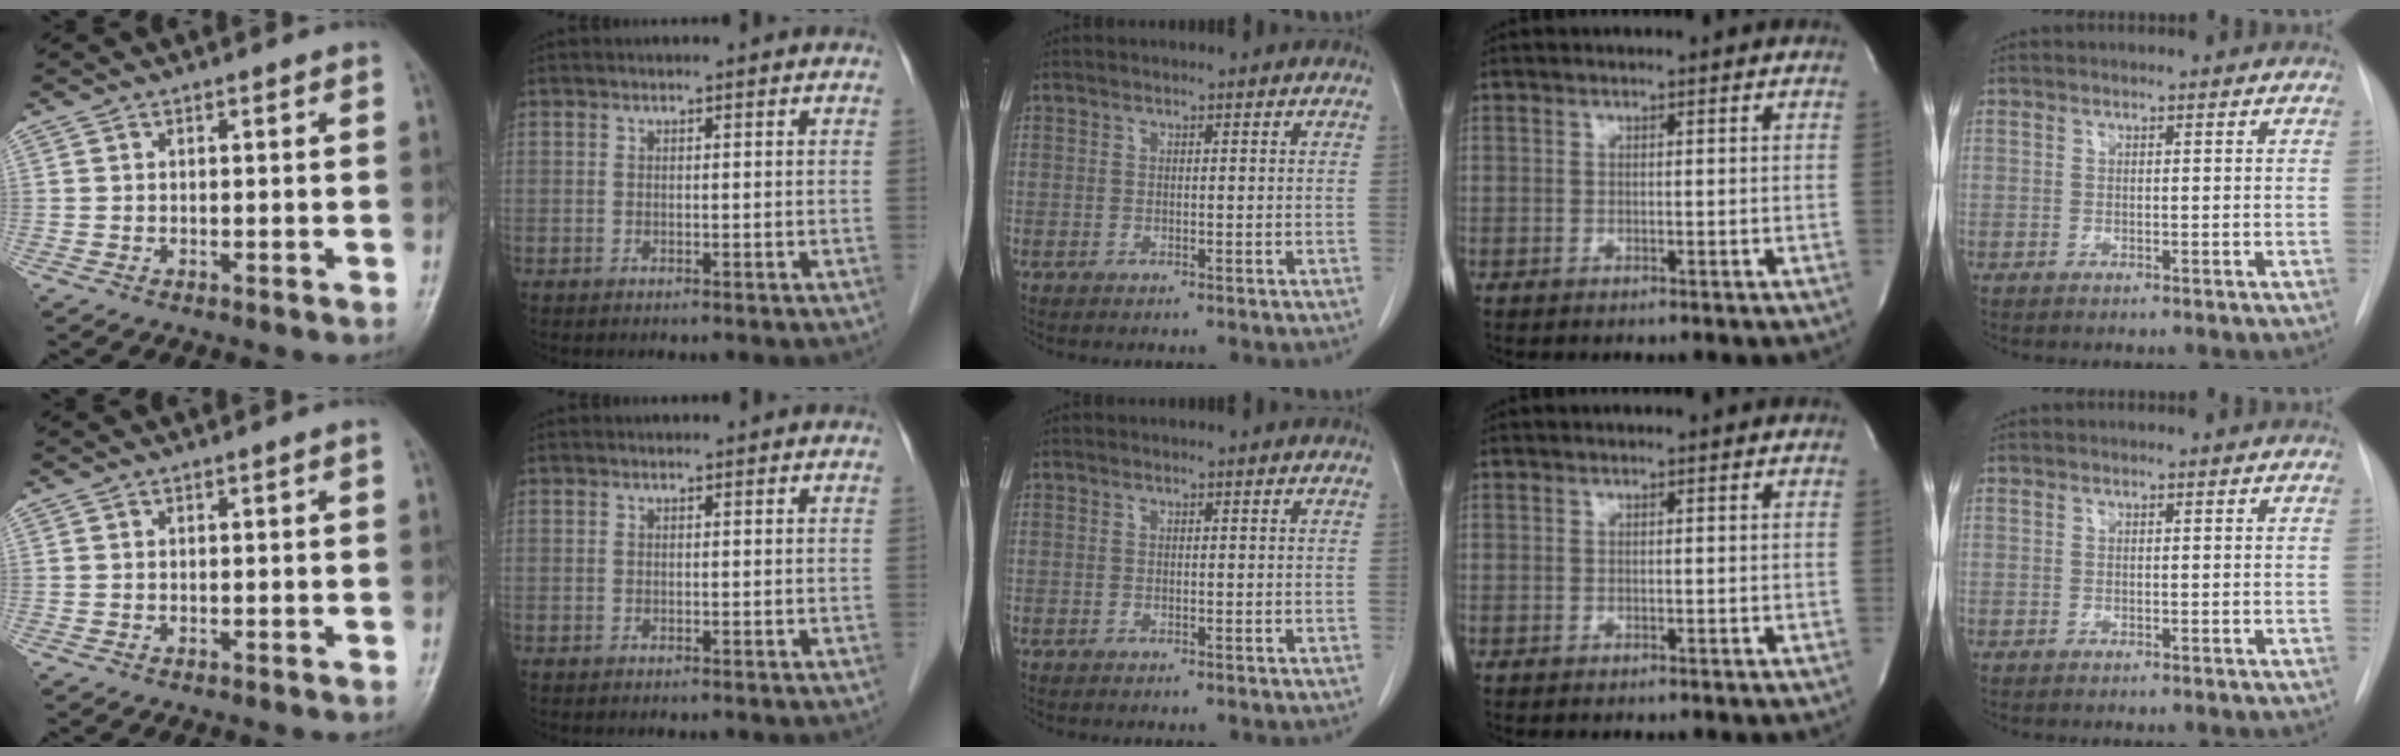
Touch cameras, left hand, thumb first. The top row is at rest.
{}